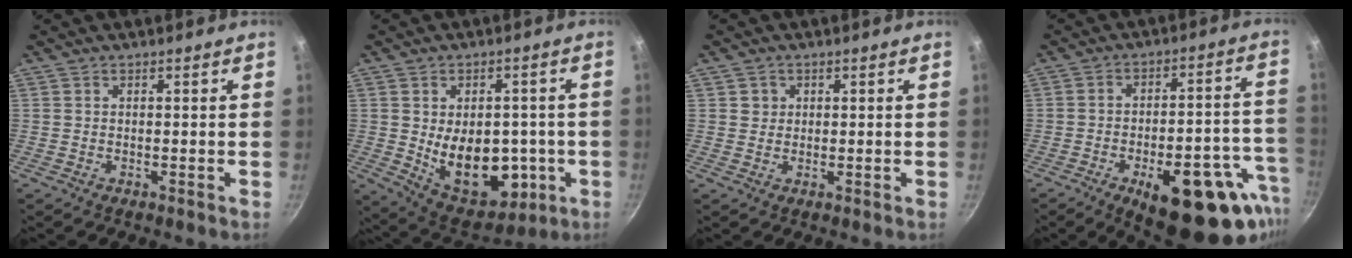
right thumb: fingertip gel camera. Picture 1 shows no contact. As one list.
[{"total": 16.3, "force": [-2.1, 10.8, 12.0], "torque": [-0.129, -0.011, -0.004]}, {"total": 1.8, "force": [0.5, 1.7, 0.3], "torque": [0.006, 0.004, 0.006]}, {"total": 25.4, "force": [-11.5, 10.5, 20.1], "torque": [-0.222, 0.045, -0.146]}]